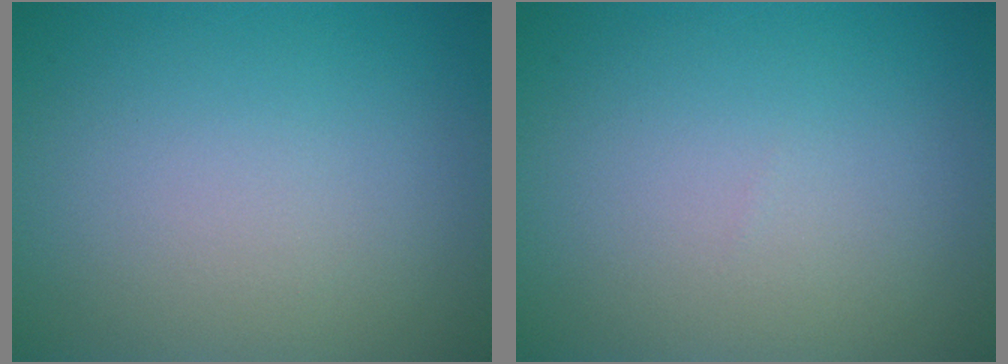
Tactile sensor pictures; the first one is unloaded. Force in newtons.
{"total": 0.0}